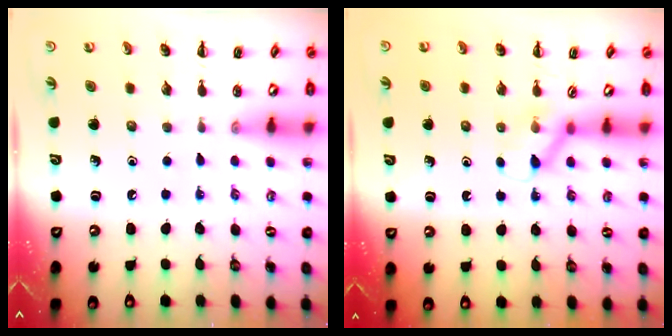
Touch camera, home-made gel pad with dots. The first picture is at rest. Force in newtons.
{"total": 2.9, "press": 2.7, "slide": 1.1}